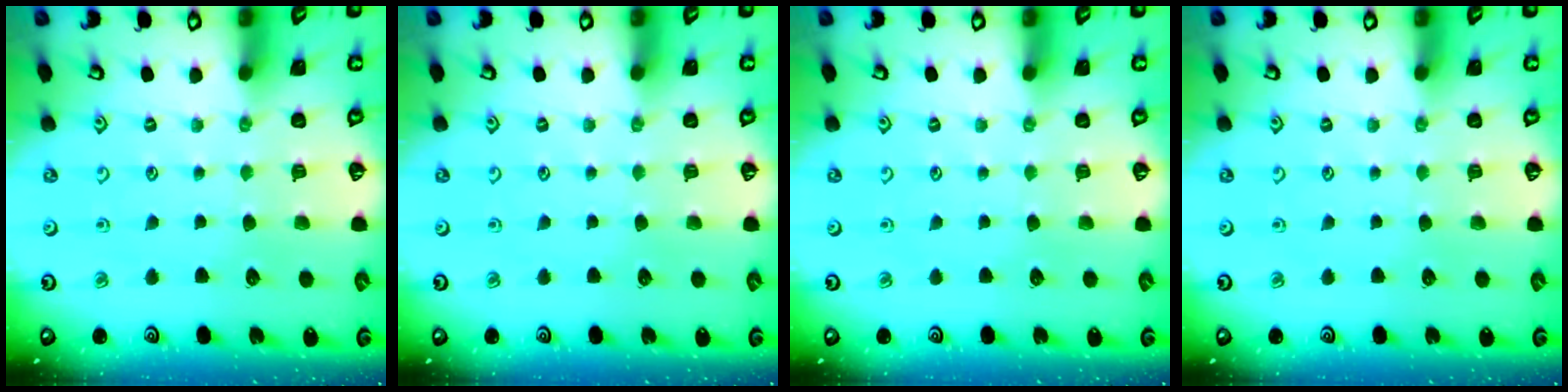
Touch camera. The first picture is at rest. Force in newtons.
{"total": 0.0}
{"total": 0.0}
{"total": 0.0}